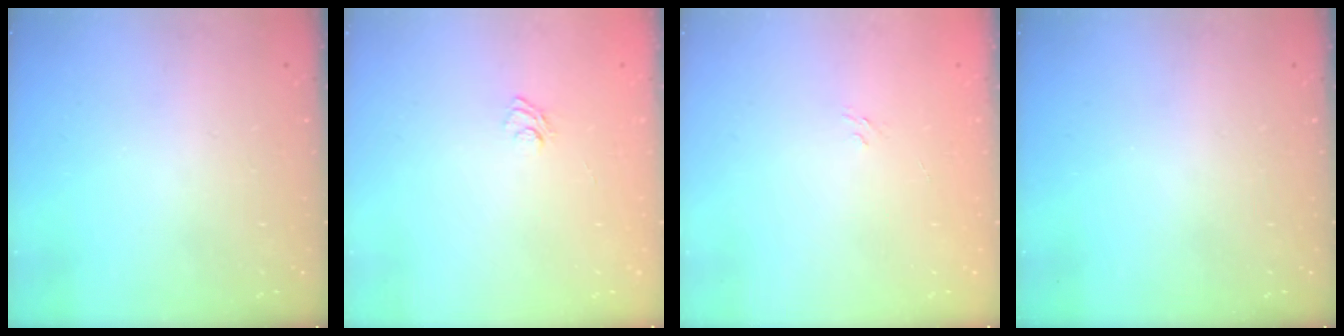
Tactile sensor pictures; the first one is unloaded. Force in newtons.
{"total": 4.5, "press": 4.3, "slide": 1.3}
{"total": 2.9, "press": 2.6, "slide": 1.1}
{"total": 0.0}